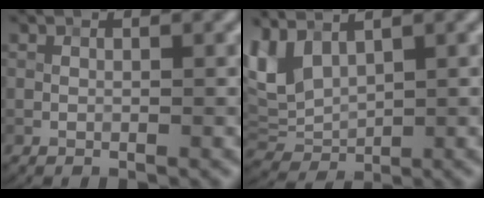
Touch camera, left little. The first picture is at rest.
{"total": 4.2, "force": [2.0, 2.5, 2.7], "torque": [-0.070, -0.004, 0.042]}